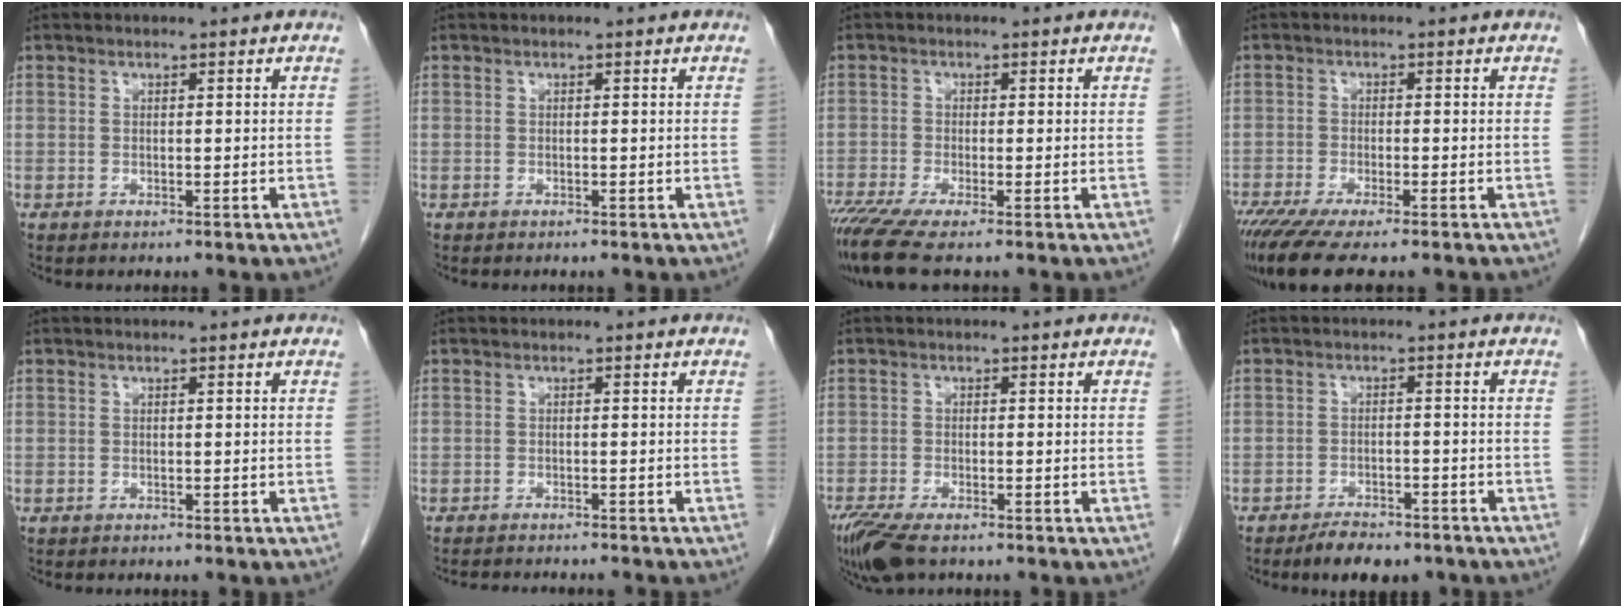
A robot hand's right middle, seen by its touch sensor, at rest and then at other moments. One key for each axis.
{"total": 0.0}
{"total": 6.1, "fx": -4.4, "fy": 0.2, "fz": 4.1, "tx": -0.073, "ty": -0.017, "tz": -0.081}
{"total": 9.9, "fx": -7.8, "fy": 1.3, "fz": 6.1, "tx": -0.094, "ty": -0.020, "tz": -0.125}
{"total": 0.0}
{"total": 6.3, "fx": -5.9, "fy": 0.8, "fz": 2.1, "tx": -0.021, "ty": -0.007, "tz": -0.078}
{"total": 6.7, "fx": -4.9, "fy": 1.9, "fz": 4.2, "tx": -0.082, "ty": -0.017, "tz": -0.087}
{"total": 5.6, "fx": -4.5, "fy": 2.1, "fz": 2.6, "tx": -0.042, "ty": -0.003, "tz": -0.068}